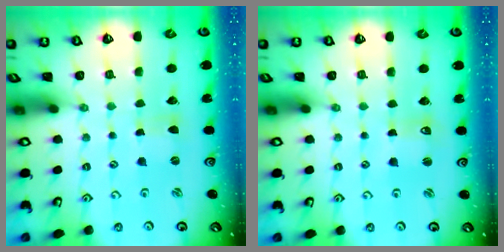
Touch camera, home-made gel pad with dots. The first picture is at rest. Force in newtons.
{"total": 1.7, "press": 1.6, "slide": 0.3}